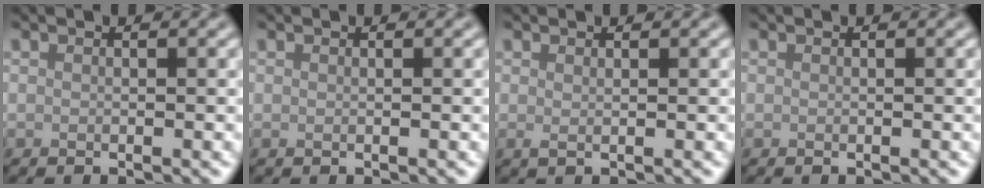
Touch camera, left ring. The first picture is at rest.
{"total": 0.0}
{"total": 0.7, "force": [0.3, 0.2, 0.6], "torque": [-0.009, -0.001, 0.006]}
{"total": 0.0}